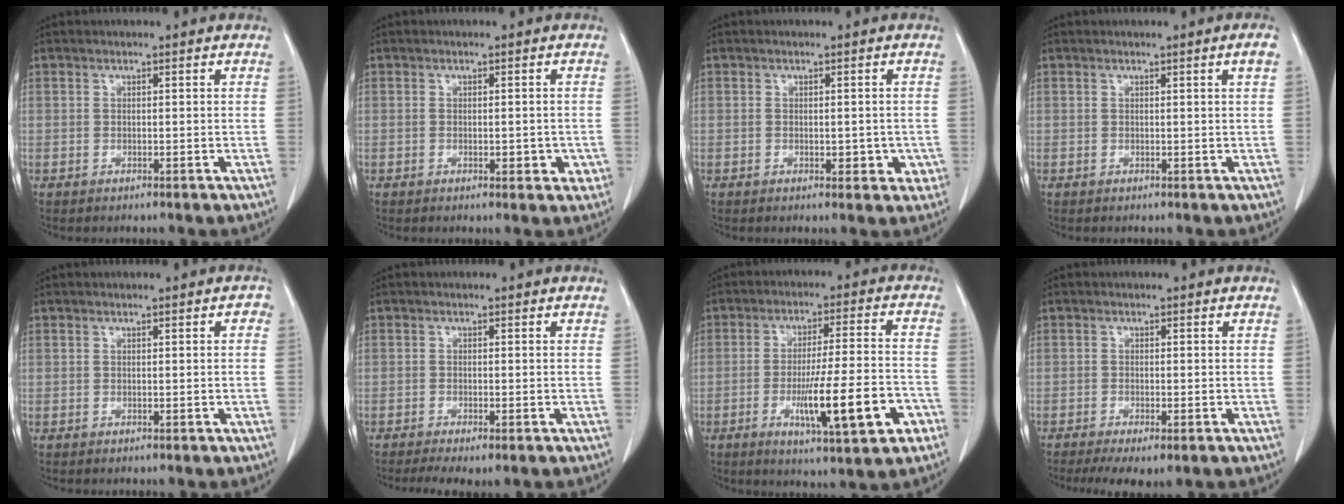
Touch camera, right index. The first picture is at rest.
{"total": 2.6, "force": [-0.7, 1.4, 2.1], "torque": [-0.020, 0.002, -0.002]}
{"total": 3.0, "force": [-0.6, 1.9, 2.3], "torque": [-0.014, 0.003, -0.001]}
{"total": 1.0, "force": [0.3, -0.4, 0.9], "torque": [-0.016, -0.001, 0.008]}
{"total": 0.5, "force": [0.0, 0.3, 0.4], "torque": [-0.001, 0.004, -0.001]}
{"total": 4.5, "force": [-3.5, 1.0, 2.7], "torque": [-0.033, -0.010, -0.048]}
{"total": 13.3, "force": [-4.9, 1.3, 12.2], "torque": [-0.198, -0.006, -0.069]}
{"total": 6.9, "force": [-5.1, 1.7, 4.3], "torque": [-0.056, -0.014, -0.073]}